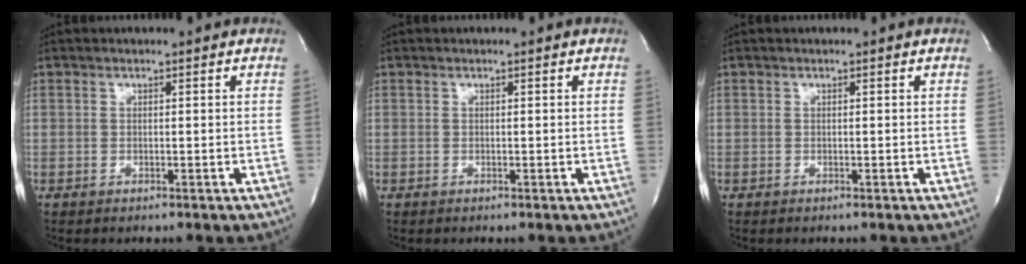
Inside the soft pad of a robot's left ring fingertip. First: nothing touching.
{"total": 0.0}
{"total": 0.0}